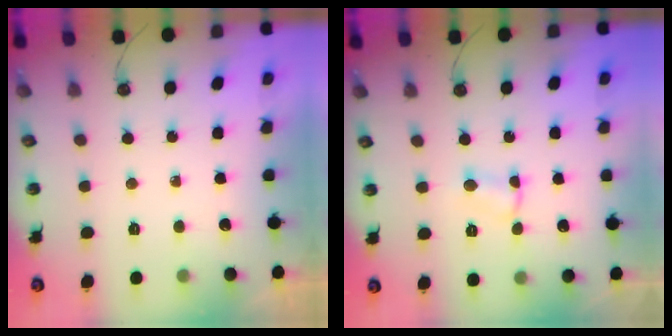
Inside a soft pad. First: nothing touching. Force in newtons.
{"total": 4.1, "press": 4.1, "slide": 0.5}